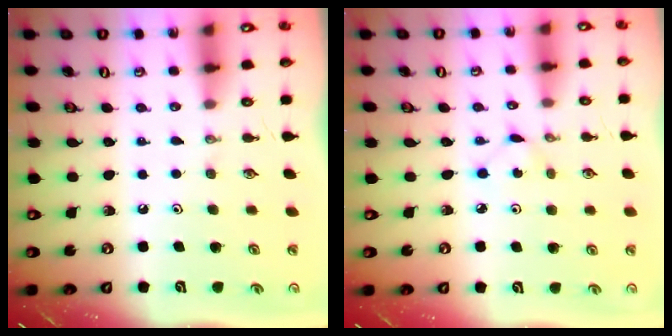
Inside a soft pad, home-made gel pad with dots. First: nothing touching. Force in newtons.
{"total": 1.5, "press": 1.4, "slide": 0.2}